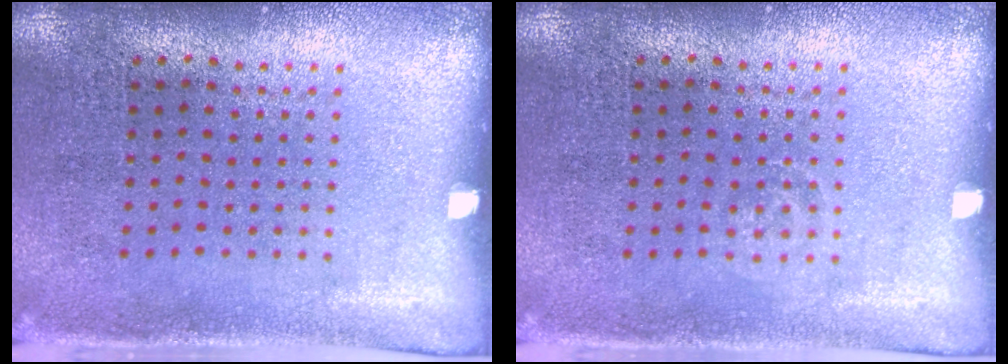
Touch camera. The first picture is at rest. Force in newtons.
{"total": 0.8, "press": 0.7, "slide": 0.1}